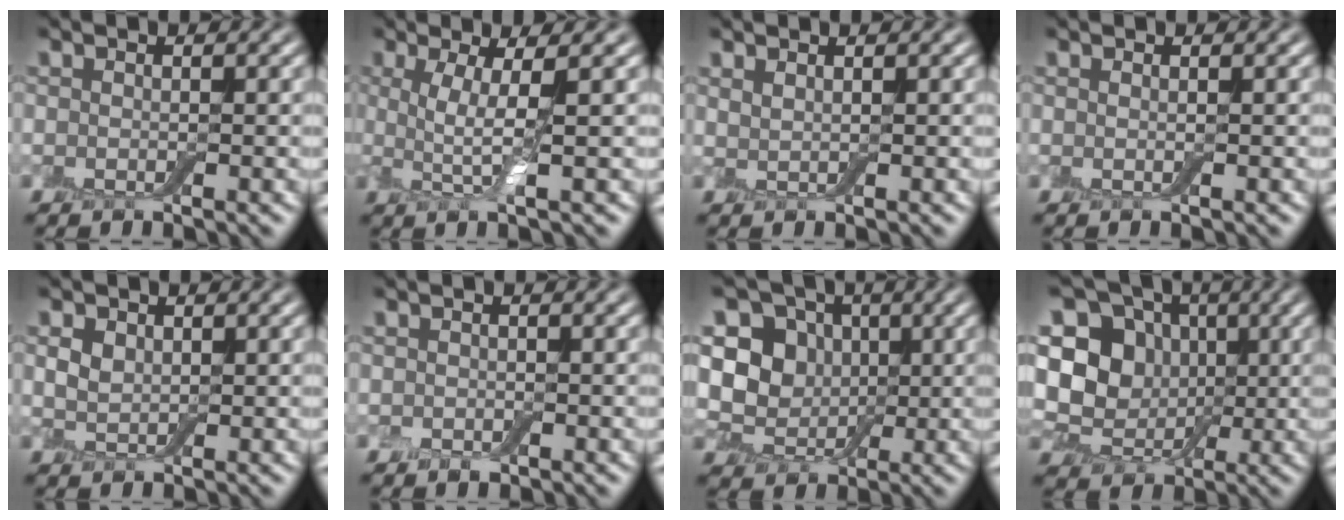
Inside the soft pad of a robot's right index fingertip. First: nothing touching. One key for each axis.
{"total": 4.2, "fx": 0.5, "fy": 0.8, "fz": 4.1, "tx": -0.082, "ty": 0.000, "tz": 0.006}
{"total": 0.9, "fx": 0.8, "fy": 0.2, "fz": 0.4, "tx": -0.009, "ty": -0.001, "tz": 0.013}
{"total": 0.7, "fx": 0.3, "fy": 0.2, "fz": 0.6, "tx": -0.008, "ty": -0.004, "tz": -0.003}
{"total": 1.6, "fx": 0.8, "fy": 1.2, "fz": 0.8, "tx": -0.020, "ty": 0.001, "tz": 0.016}
{"total": 0.7, "fx": -0.3, "fy": 0.6, "fz": 0.4, "tx": -0.006, "ty": -0.004, "tz": -0.007}
{"total": 5.7, "fx": 0.9, "fy": 5.0, "fz": 2.6, "tx": -0.035, "ty": -0.001, "tz": 0.000}
{"total": 7.7, "fx": 1.0, "fy": 6.5, "fz": 4.0, "tx": -0.074, "ty": -0.002, "tz": 0.002}